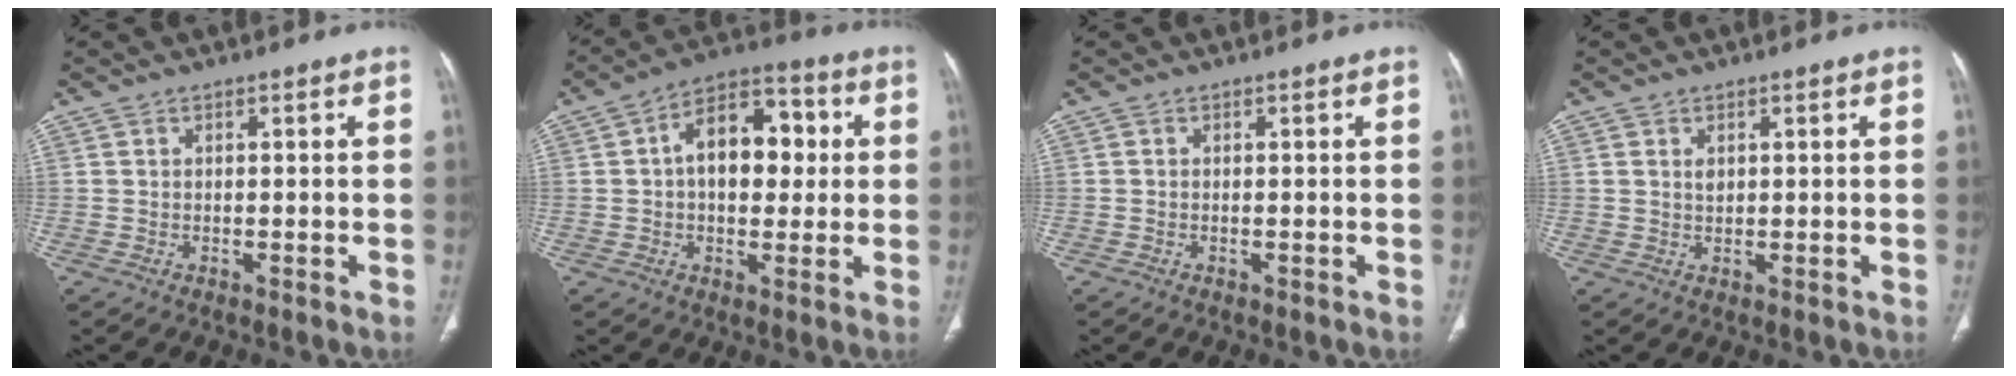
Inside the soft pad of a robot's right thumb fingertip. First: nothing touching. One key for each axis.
{"total": 13.2, "fx": 1.6, "fy": 8.2, "fz": 10.2, "tx": -0.120, "ty": 0.025, "tz": 0.016}
{"total": 0.0}
{"total": 1.2, "fx": 0.5, "fy": 0.8, "fz": 0.8, "tx": -0.012, "ty": -0.004, "tz": 0.011}